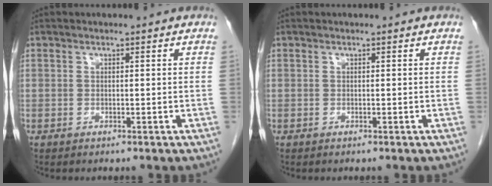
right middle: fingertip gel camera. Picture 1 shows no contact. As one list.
[{"total": 0.0}]